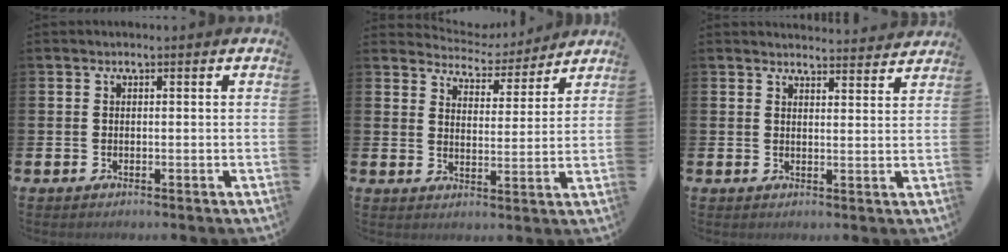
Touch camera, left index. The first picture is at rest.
{"total": 5.0, "force": [4.8, 1.1, -0.1], "torque": [-0.019, -0.039, 0.083]}
{"total": 3.3, "force": [3.3, 0.1, 0.0], "torque": [0.004, -0.023, 0.058]}